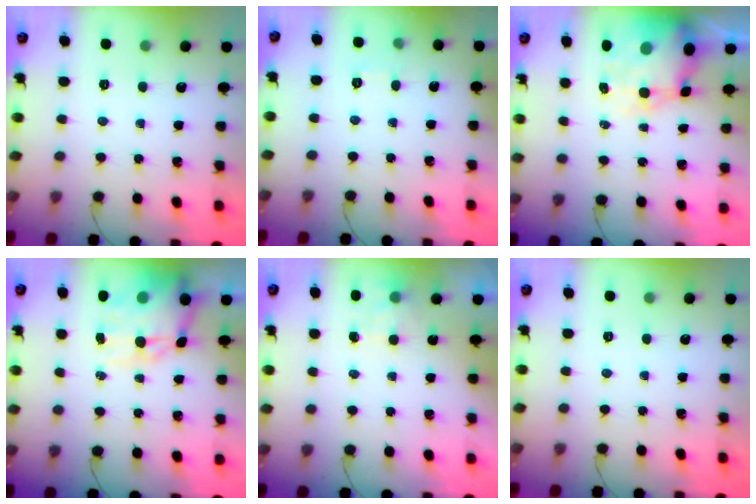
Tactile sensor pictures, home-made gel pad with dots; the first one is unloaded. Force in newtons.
{"total": 1.9, "press": 1.4, "slide": 1.3}
{"total": 9.6, "press": 9.2, "slide": 2.7}
{"total": 12.0, "press": 11.6, "slide": 3.0}
{"total": 2.4, "press": 2.0, "slide": 1.4}
{"total": 0.0}